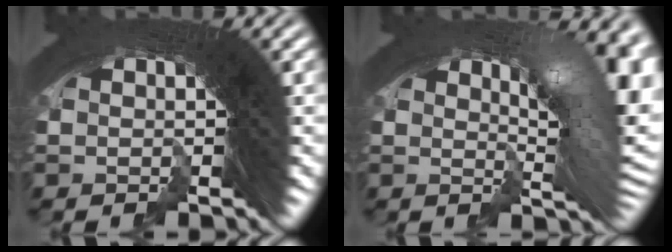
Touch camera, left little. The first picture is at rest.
{"total": 8.0, "force": [0.6, 3.2, 7.3], "torque": [-0.080, 0.013, 0.000]}